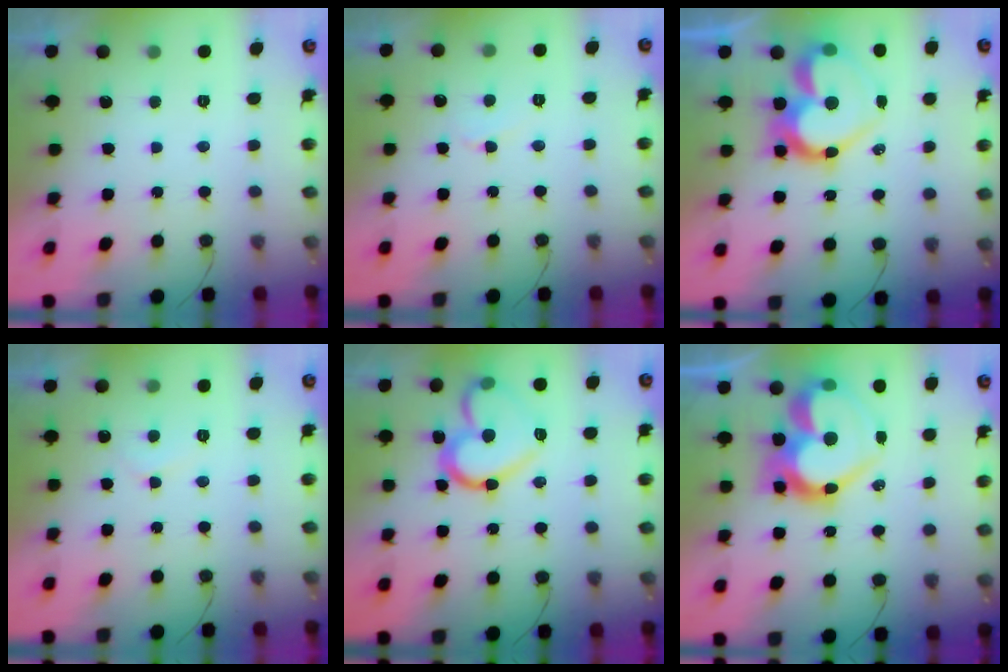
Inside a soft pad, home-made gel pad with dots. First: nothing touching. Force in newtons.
{"total": 3.7, "press": 3.6, "slide": 0.4}
{"total": 17.7, "press": 17.7, "slide": 1.6}
{"total": 4.6, "press": 4.6, "slide": 0.5}
{"total": 16.6, "press": 16.5, "slide": 1.3}
{"total": 20.0, "press": 20.0, "slide": 1.5}